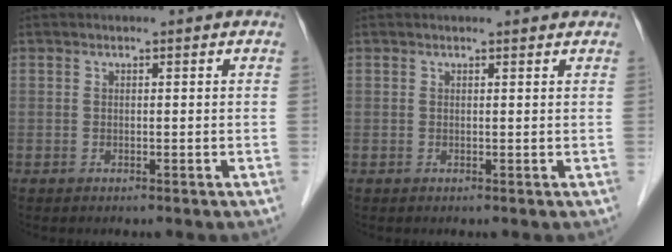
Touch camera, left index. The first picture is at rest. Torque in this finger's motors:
{"motor_torque": [0.16, -0.08, -0.02, -0.01]}